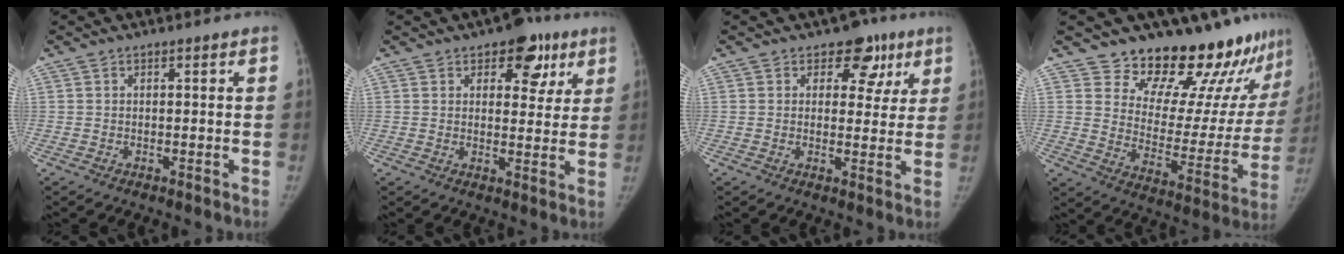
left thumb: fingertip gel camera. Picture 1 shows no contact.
{"total": 8.9, "force": [4.8, 5.2, 5.4], "torque": [-0.026, -0.015, 0.059]}
{"total": 7.1, "force": [3.8, 5.1, 3.3], "torque": [0.006, -0.008, 0.044]}
{"total": 20.3, "force": [17.9, 6.9, 6.5], "torque": [-0.030, -0.154, 0.240]}